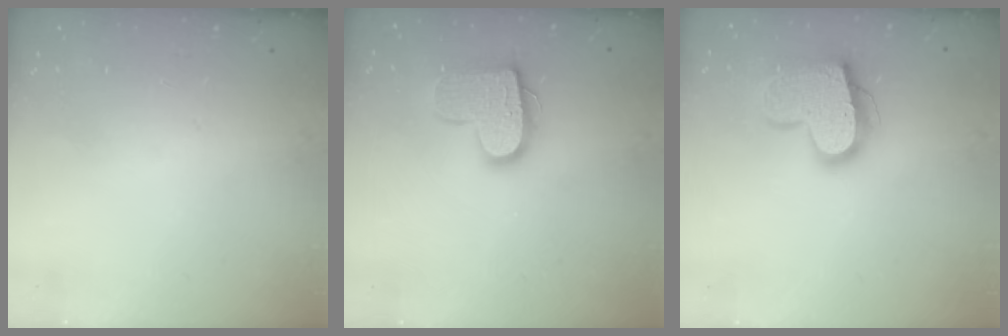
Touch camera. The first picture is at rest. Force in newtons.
{"total": 14.5, "press": 14.5, "slide": 0.8}
{"total": 17.7, "press": 17.6, "slide": 1.5}